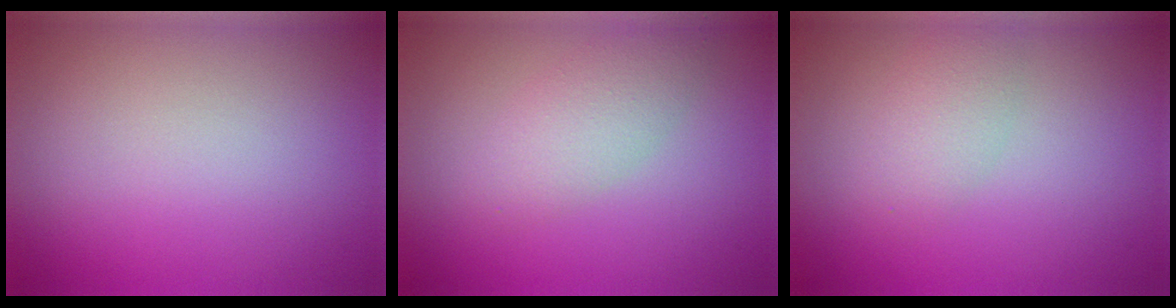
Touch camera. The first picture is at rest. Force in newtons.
{"total": 2.9, "press": 2.9, "slide": 0.1}
{"total": 2.2, "press": 2.2, "slide": 0.1}